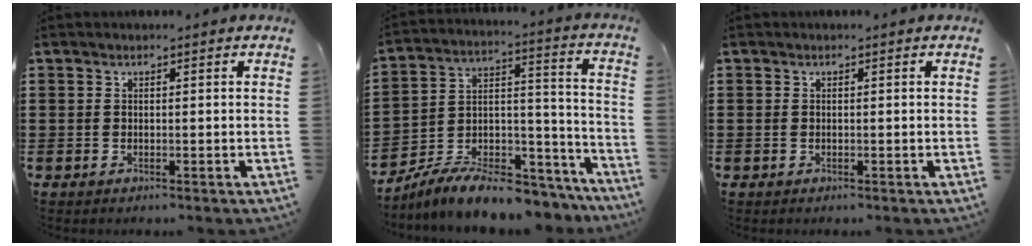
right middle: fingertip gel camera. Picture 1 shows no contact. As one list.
[{"total": 7.8, "force": [-7.0, 1.8, 2.8], "torque": [-0.045, 0.013, -0.135]}, {"total": 0.0}]